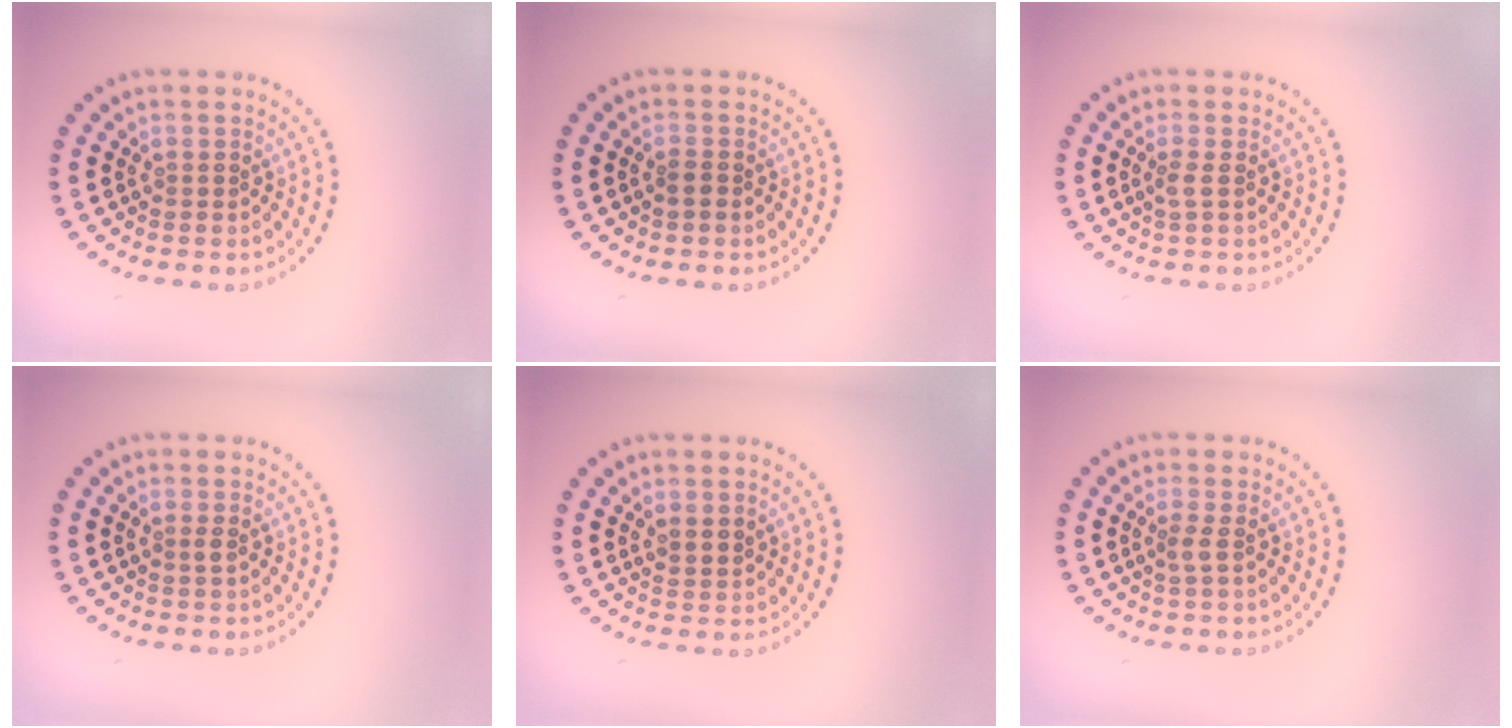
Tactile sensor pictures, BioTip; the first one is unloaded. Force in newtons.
{"total": 1.0, "press": 0.8, "slide": 0.5}
{"total": 0.9, "press": 0.7, "slide": 0.6}
{"total": 0.6, "press": 0.4, "slide": 0.4}
{"total": 1.4, "press": 1.2, "slide": 0.7}
{"total": 0.9, "press": 0.6, "slide": 0.7}